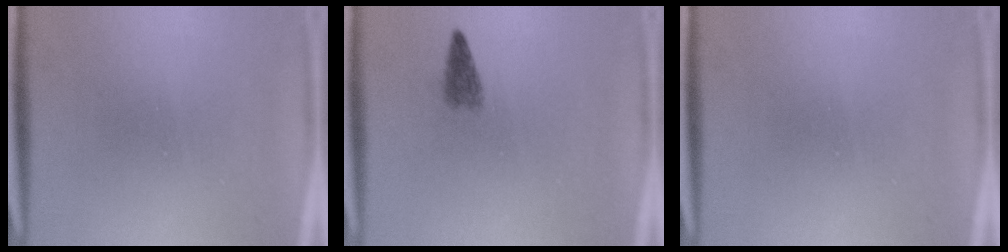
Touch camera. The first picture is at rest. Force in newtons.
{"total": 2.2}
{"total": 0.0}